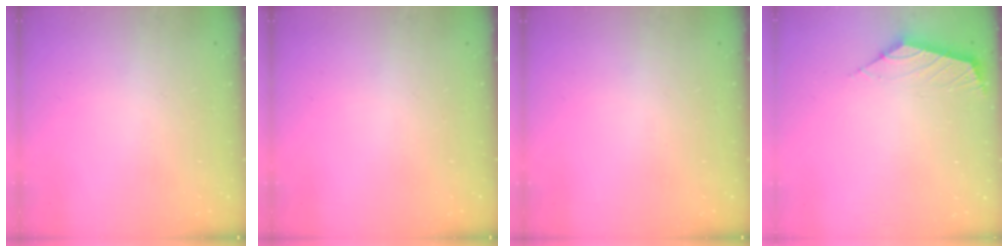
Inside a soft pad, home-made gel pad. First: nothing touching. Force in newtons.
{"total": 0.0}
{"total": 0.0}
{"total": 2.5, "press": 2.5, "slide": 0.6}